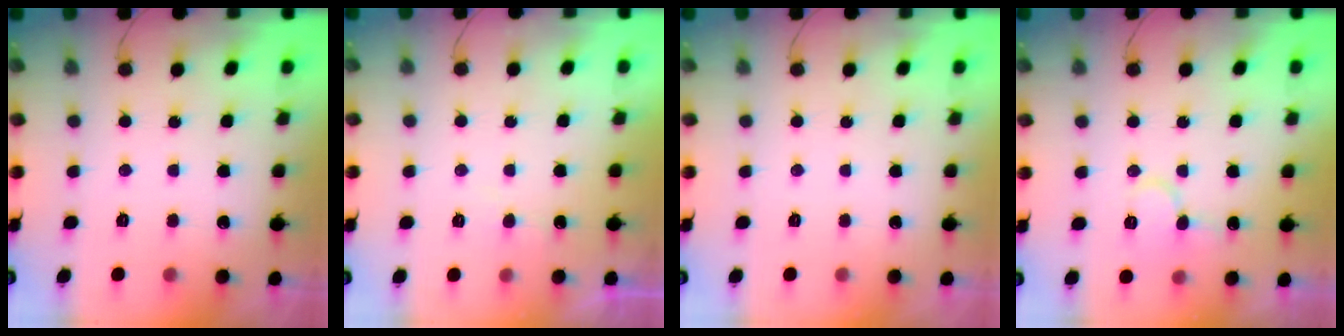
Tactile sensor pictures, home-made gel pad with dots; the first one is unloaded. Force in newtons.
{"total": 5.2, "press": 5.2, "slide": 0.5}
{"total": 0.0}
{"total": 8.7, "press": 8.7, "slide": 1.0}